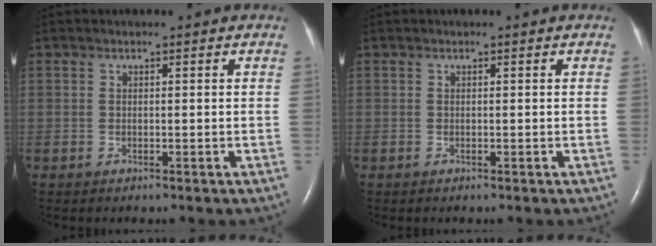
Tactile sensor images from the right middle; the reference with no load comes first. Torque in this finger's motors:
{"motor_torque": [-0.05, 0.10, 0.00, 0.01]}